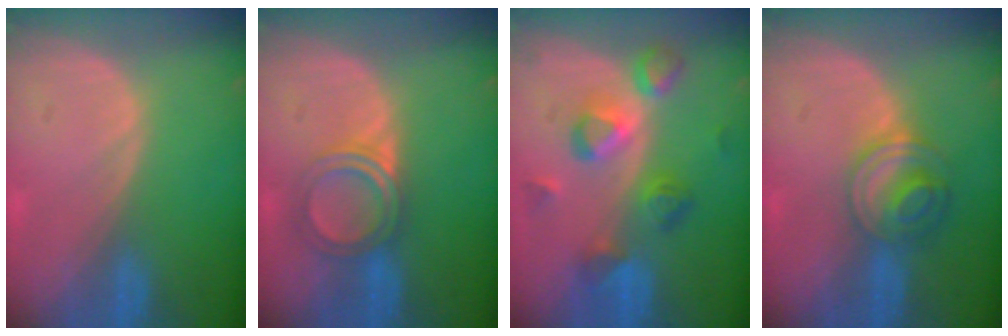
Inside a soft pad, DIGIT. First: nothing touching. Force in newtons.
{"total": 5.0, "press": 4.8, "slide": 1.4}
{"total": 7.4, "press": 7.4, "slide": 0.8}
{"total": 6.0, "press": 5.4, "slide": 2.6}